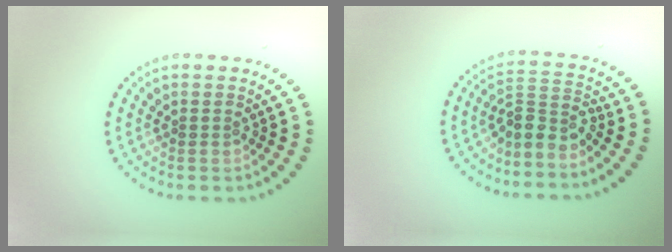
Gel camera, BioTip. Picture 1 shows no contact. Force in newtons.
{"total": 3.1, "press": 2.2, "slide": 2.1}